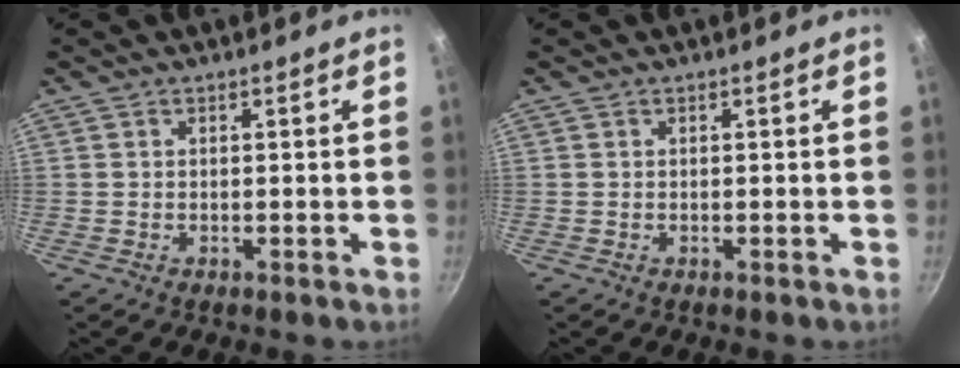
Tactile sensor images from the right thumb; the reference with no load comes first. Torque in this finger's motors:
{"motor_torque": [0.00, 0.00, 0.00, 0.00, 0.01]}